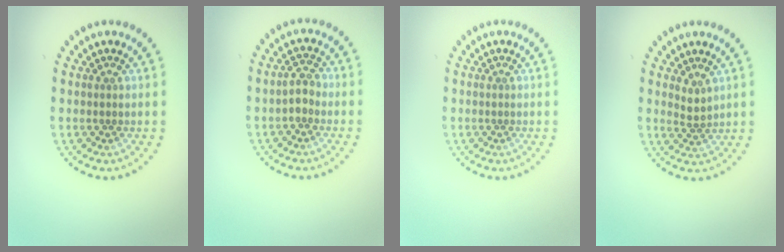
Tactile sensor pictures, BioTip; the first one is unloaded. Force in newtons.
{"total": 1.5, "press": 1.4, "slide": 0.5}
{"total": 0.0}
{"total": 1.4, "press": 0.9, "slide": 1.0}